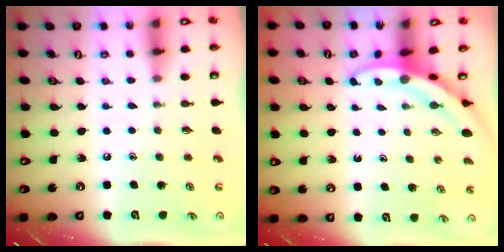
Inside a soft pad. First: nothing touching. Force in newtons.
{"total": 3.3, "press": 3.3, "slide": 0.2}